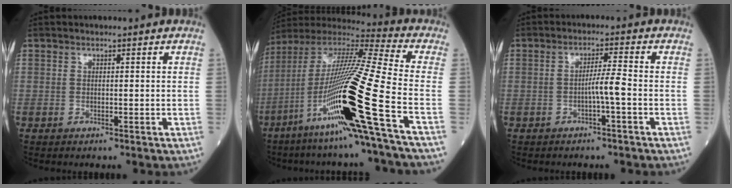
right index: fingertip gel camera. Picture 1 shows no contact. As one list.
[{"total": 23.9, "force": [-9.3, -1.0, 22.0], "torque": [-0.422, -0.035, -0.179]}, {"total": 3.1, "force": [-1.1, -0.5, 2.9], "torque": [-0.045, 0.002, -0.022]}]